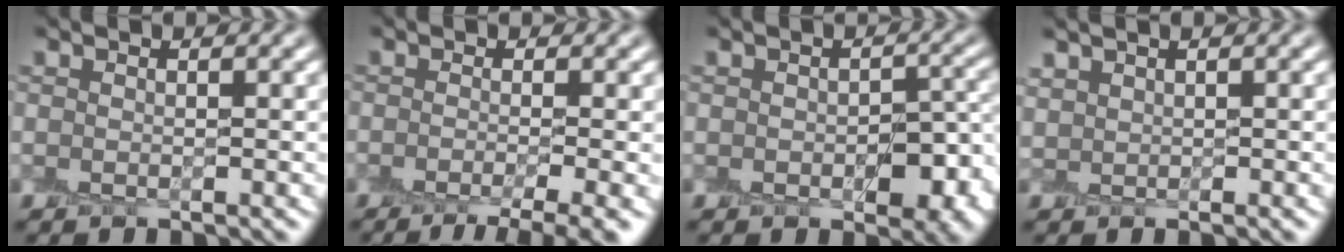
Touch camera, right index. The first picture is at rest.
{"total": 4.9, "force": [-3.0, 0.8, 3.8], "torque": [-0.044, -0.011, -0.049]}
{"total": 6.0, "force": [-2.2, 3.6, 4.4], "torque": [-0.052, -0.006, -0.025]}
{"total": 1.1, "force": [0.9, 0.6, -0.2], "torque": [0.006, -0.002, 0.022]}